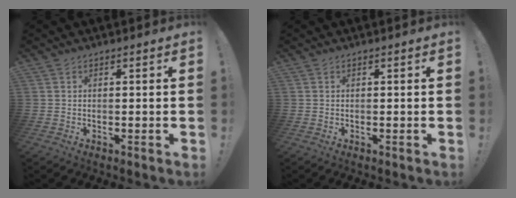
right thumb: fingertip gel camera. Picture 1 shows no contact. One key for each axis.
{"total": 0.0}